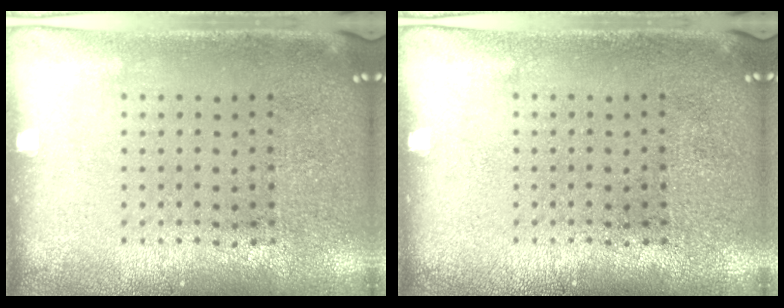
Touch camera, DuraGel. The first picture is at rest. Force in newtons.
{"total": 0.0}